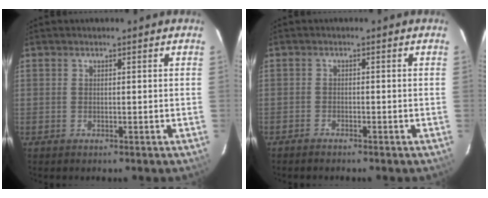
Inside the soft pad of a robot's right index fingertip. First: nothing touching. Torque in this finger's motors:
{"motor_torque": [0.26, -0.23, 0.00, -0.01]}